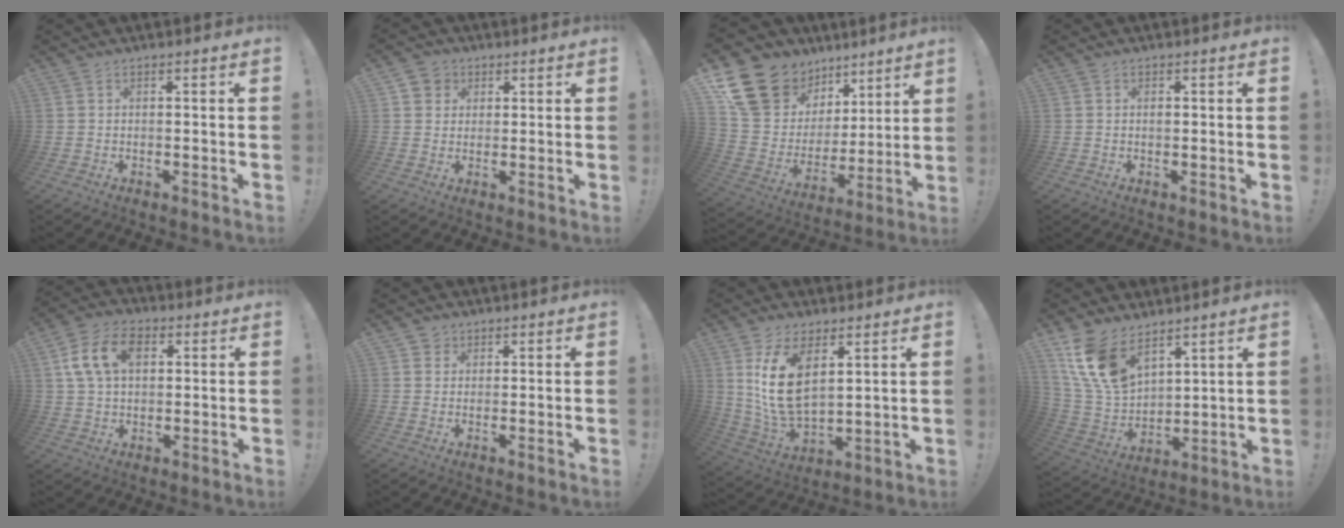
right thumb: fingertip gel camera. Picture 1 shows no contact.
{"total": 4.7, "force": [1.7, 4.3, 1.1], "torque": [-0.019, -0.001, 0.033]}
{"total": 20.1, "force": [13.9, 12.6, 7.2], "torque": [-0.127, -0.092, 0.288]}
{"total": 0.5, "force": [-0.2, 0.3, 0.4], "torque": [-0.003, 0.000, -0.004]}
{"total": 12.5, "force": [3.6, 8.5, 8.4], "torque": [-0.155, 0.010, 0.068]}
{"total": 2.4, "force": [1.4, 2.0, 0.2], "torque": [0.004, -0.006, 0.022]}
{"total": 14.0, "force": [5.5, 7.8, 10.3], "torque": [-0.212, -0.029, 0.102]}
{"total": 15.3, "force": [9.5, 8.8, 8.1], "torque": [-0.169, -0.055, 0.188]}